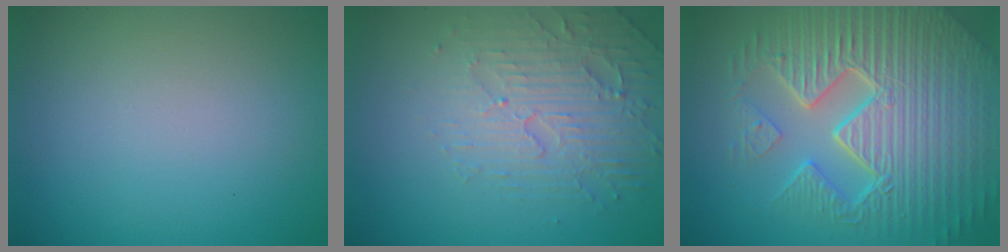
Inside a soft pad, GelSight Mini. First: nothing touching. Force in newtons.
{"total": 4.7, "press": 3.4, "slide": 3.3}
{"total": 11.0, "press": 7.1, "slide": 8.4}